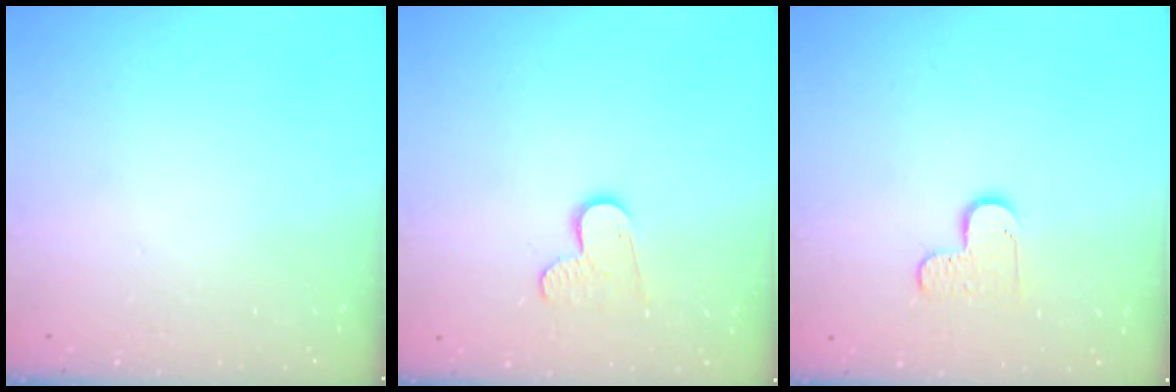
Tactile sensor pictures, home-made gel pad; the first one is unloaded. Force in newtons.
{"total": 7.8, "press": 7.7, "slide": 0.6}
{"total": 5.5, "press": 5.5, "slide": 0.5}